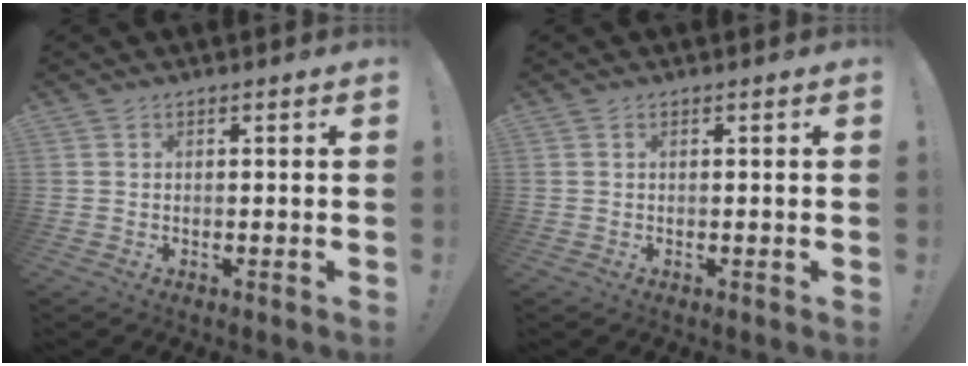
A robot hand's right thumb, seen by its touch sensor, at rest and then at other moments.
{"total": 0.0}